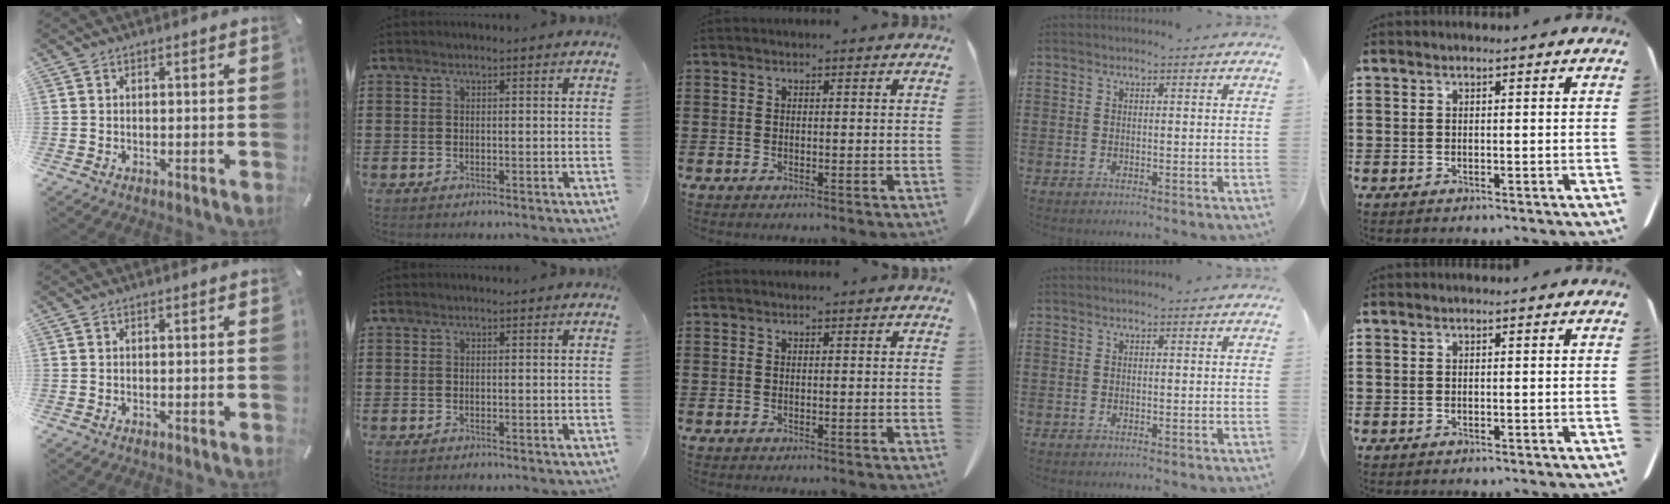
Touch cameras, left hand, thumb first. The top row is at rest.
{}